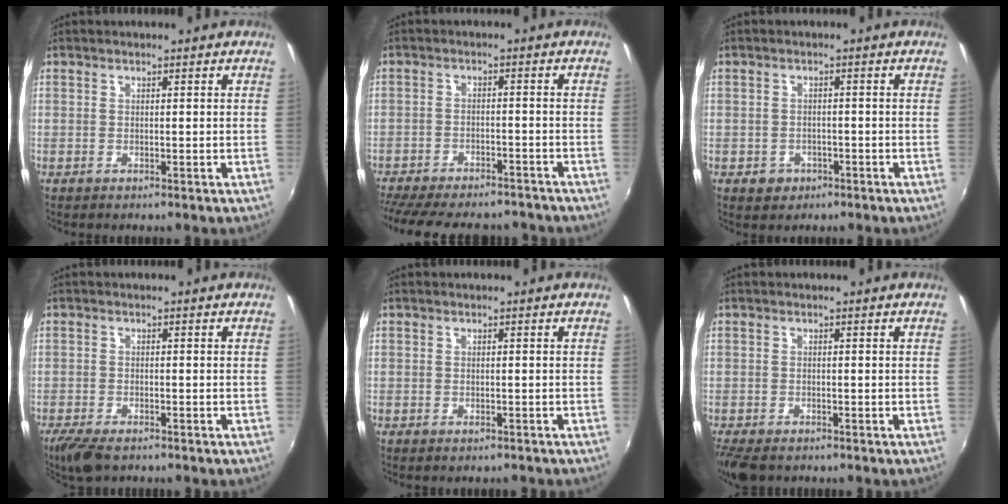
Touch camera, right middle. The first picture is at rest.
{"total": 18.4, "force": [-15.6, 6.0, 7.8], "torque": [-0.173, -0.017, -0.217]}
{"total": 3.4, "force": [-1.5, 2.8, 1.0], "torque": [-0.027, 0.003, -0.018]}
{"total": 5.7, "force": [-4.4, 1.8, 3.1], "torque": [-0.080, -0.022, -0.082]}
{"total": 1.1, "force": [-0.9, 0.5, 0.5], "torque": [-0.009, -0.003, -0.012]}
{"total": 5.7, "force": [-4.4, 2.2, 2.9], "torque": [-0.072, -0.029, -0.082]}